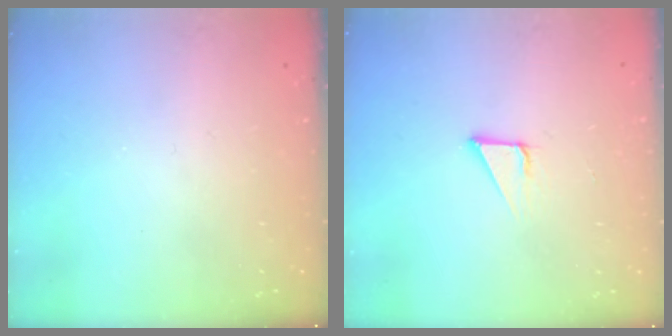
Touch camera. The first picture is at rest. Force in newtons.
{"total": 3.3, "press": 3.3, "slide": 0.1}